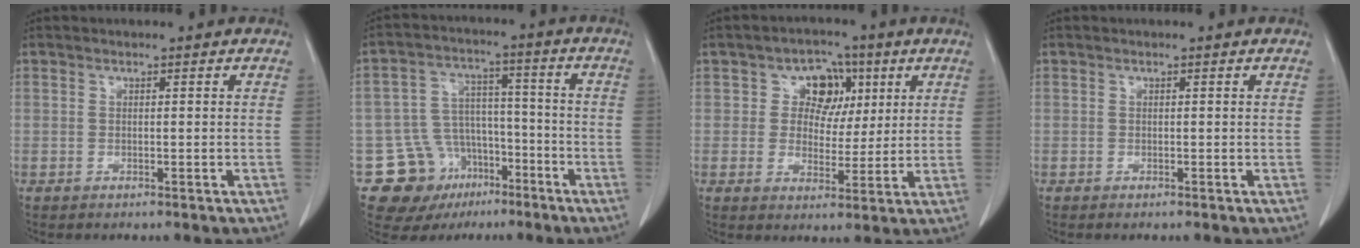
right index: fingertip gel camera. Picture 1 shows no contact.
{"total": 12.5, "force": [-6.9, 9.7, 3.6], "torque": [-0.062, 0.050, -0.097]}
{"total": 6.5, "force": [2.3, 5.2, 3.1], "torque": [-0.037, 0.018, 0.038]}
{"total": 0.0}